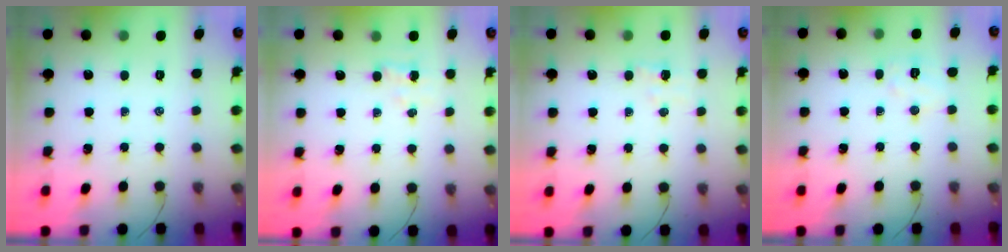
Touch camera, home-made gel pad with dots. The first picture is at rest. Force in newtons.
{"total": 2.5, "press": 2.3, "slide": 0.8}
{"total": 3.6, "press": 3.4, "slide": 1.1}
{"total": 5.0, "press": 4.9, "slide": 1.2}